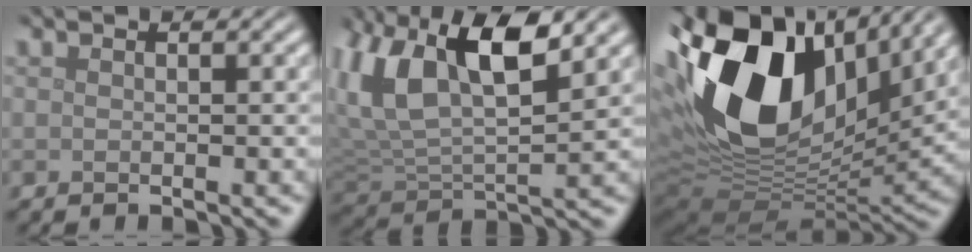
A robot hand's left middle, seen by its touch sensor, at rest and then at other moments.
{"total": 10.4, "force": [4.6, 5.1, 7.9], "torque": [-0.169, 0.011, 0.082]}
{"total": 18.8, "force": [5.6, 12.0, 13.4], "torque": [-0.301, -0.002, 0.102]}